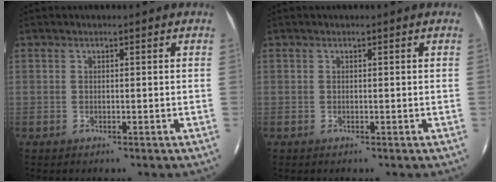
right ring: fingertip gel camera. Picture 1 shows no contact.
{"total": 0.0}